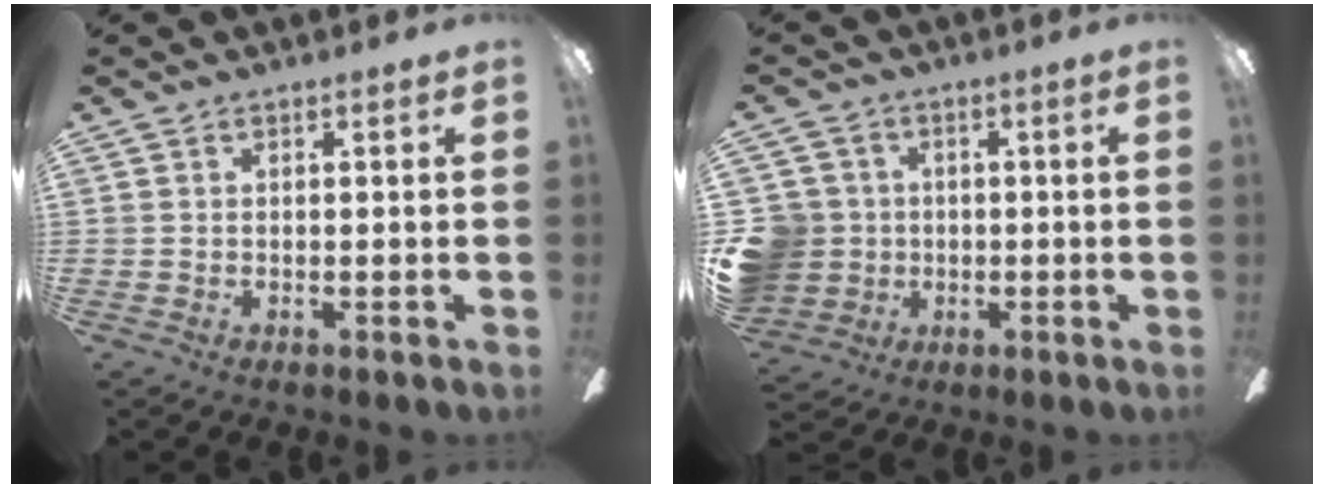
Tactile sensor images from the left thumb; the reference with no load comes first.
{"total": 9.9, "force": [-0.5, 9.5, 2.4], "torque": [-0.087, 0.013, -0.003]}